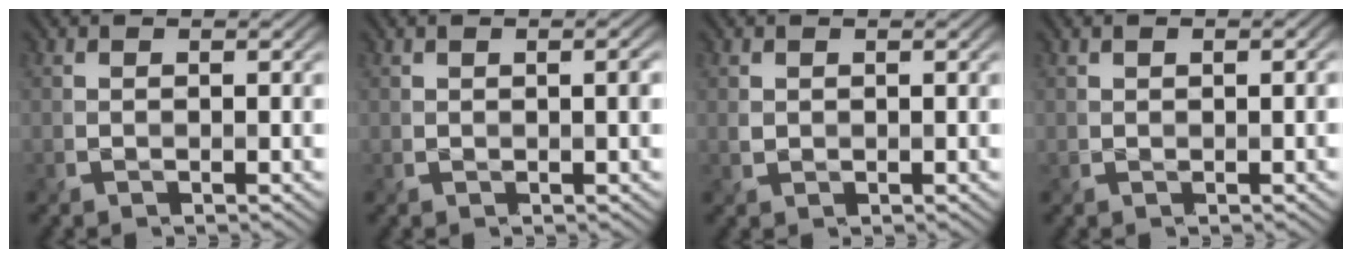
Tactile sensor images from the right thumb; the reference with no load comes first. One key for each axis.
{"total": 1.5, "fx": 0.2, "fy": 0.5, "fz": 1.4, "tx": -0.023, "ty": 0.002, "tz": 0.003}
{"total": 0.6, "fx": 0.4, "fy": 0.5, "fz": 0.1, "tx": -0.001, "ty": -0.003, "tz": 0.008}
{"total": 1.6, "fx": 0.4, "fy": 0.8, "fz": 1.4, "tx": -0.022, "ty": 0.003, "tz": 0.009}